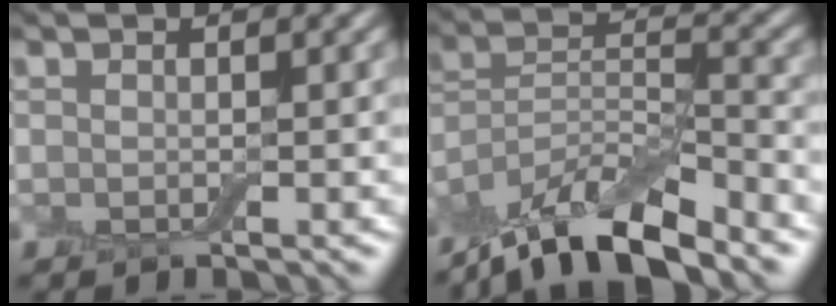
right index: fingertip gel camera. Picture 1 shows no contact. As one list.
[{"total": 9.8, "force": [-7.9, 2.7, 5.1], "torque": [-0.088, 0.002, -0.152]}]